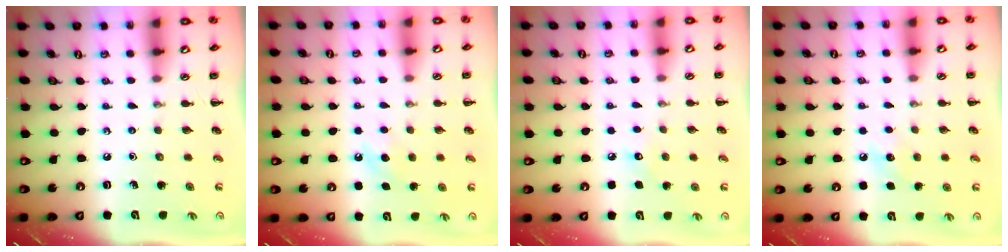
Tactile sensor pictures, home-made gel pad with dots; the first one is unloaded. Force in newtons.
{"total": 5.7, "press": 5.5, "slide": 1.6}
{"total": 4.7, "press": 4.6, "slide": 1.1}
{"total": 7.1, "press": 6.8, "slide": 1.9}